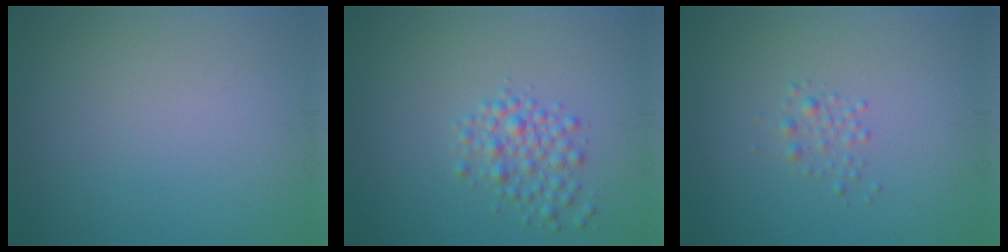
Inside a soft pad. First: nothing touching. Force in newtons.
{"total": 2.4, "press": 2.4, "slide": 0.1}
{"total": 1.1, "press": 1.1, "slide": 0.0}